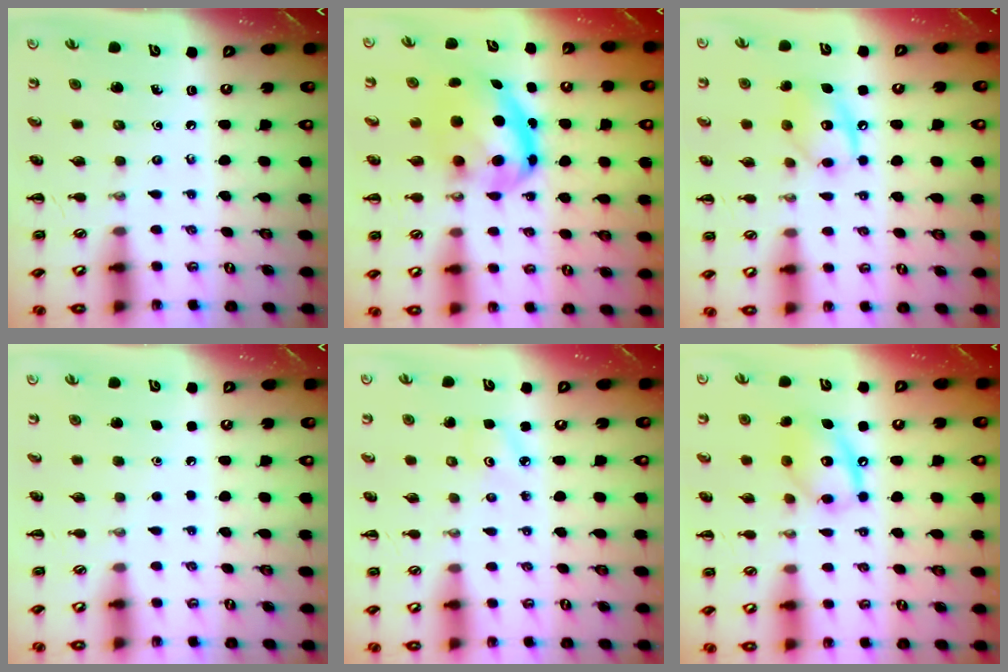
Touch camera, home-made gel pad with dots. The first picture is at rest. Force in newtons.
{"total": 9.6, "press": 9.4, "slide": 2.2}
{"total": 11.3, "press": 11.3, "slide": 1.0}
{"total": 1.7, "press": 1.6, "slide": 0.1}
{"total": 2.3, "press": 2.2, "slide": 0.5}
{"total": 12.8, "press": 12.6, "slide": 2.3}